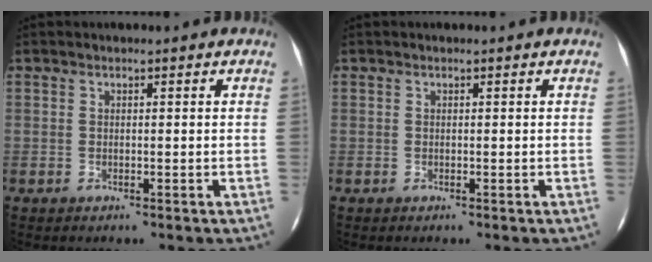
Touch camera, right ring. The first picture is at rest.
{"total": 0.0}